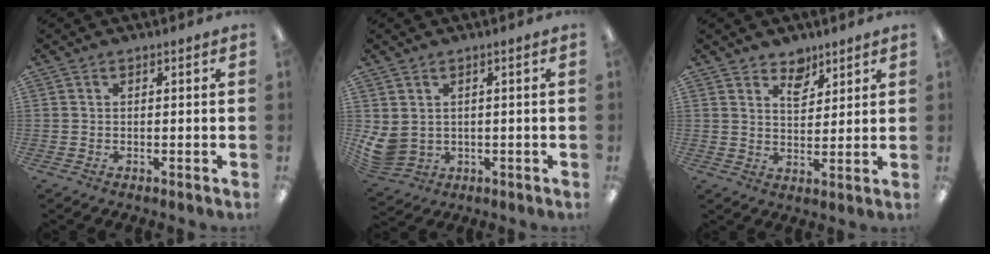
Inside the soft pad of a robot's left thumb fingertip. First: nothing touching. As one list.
[{"total": 4.8, "force": [1.1, 4.0, 2.4], "torque": [-0.069, -0.010, 0.024]}, {"total": 5.7, "force": [4.5, 3.0, 1.8], "torque": [-0.018, -0.026, 0.079]}]